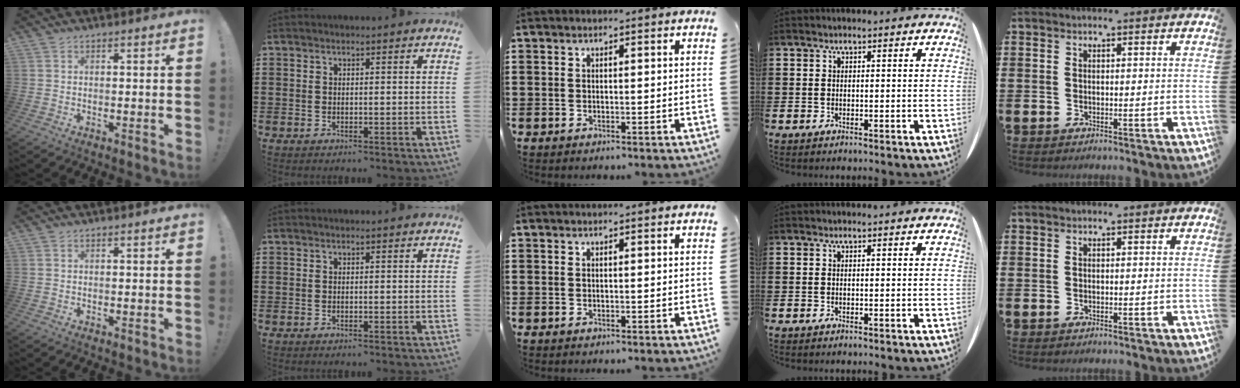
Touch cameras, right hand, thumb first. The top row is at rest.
{}